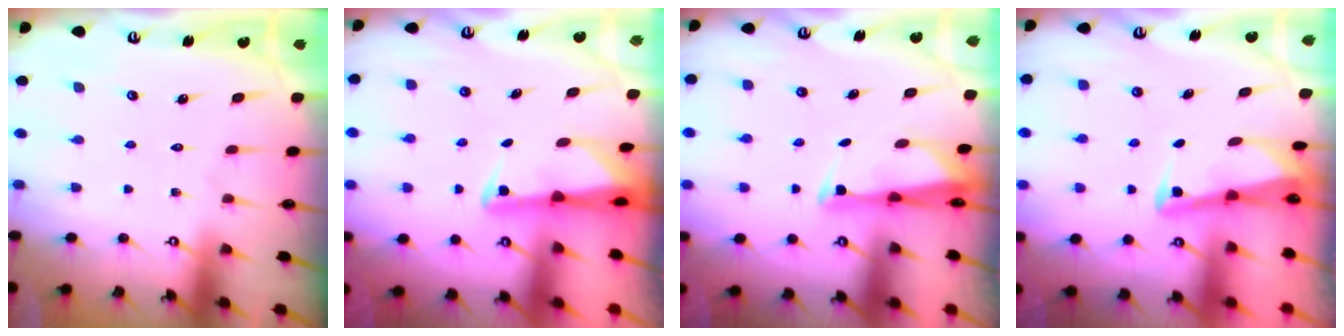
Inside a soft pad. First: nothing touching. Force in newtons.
{"total": 2.4, "press": 2.3, "slide": 0.5}
{"total": 2.6, "press": 2.5, "slide": 0.7}
{"total": 2.9, "press": 2.9, "slide": 0.4}